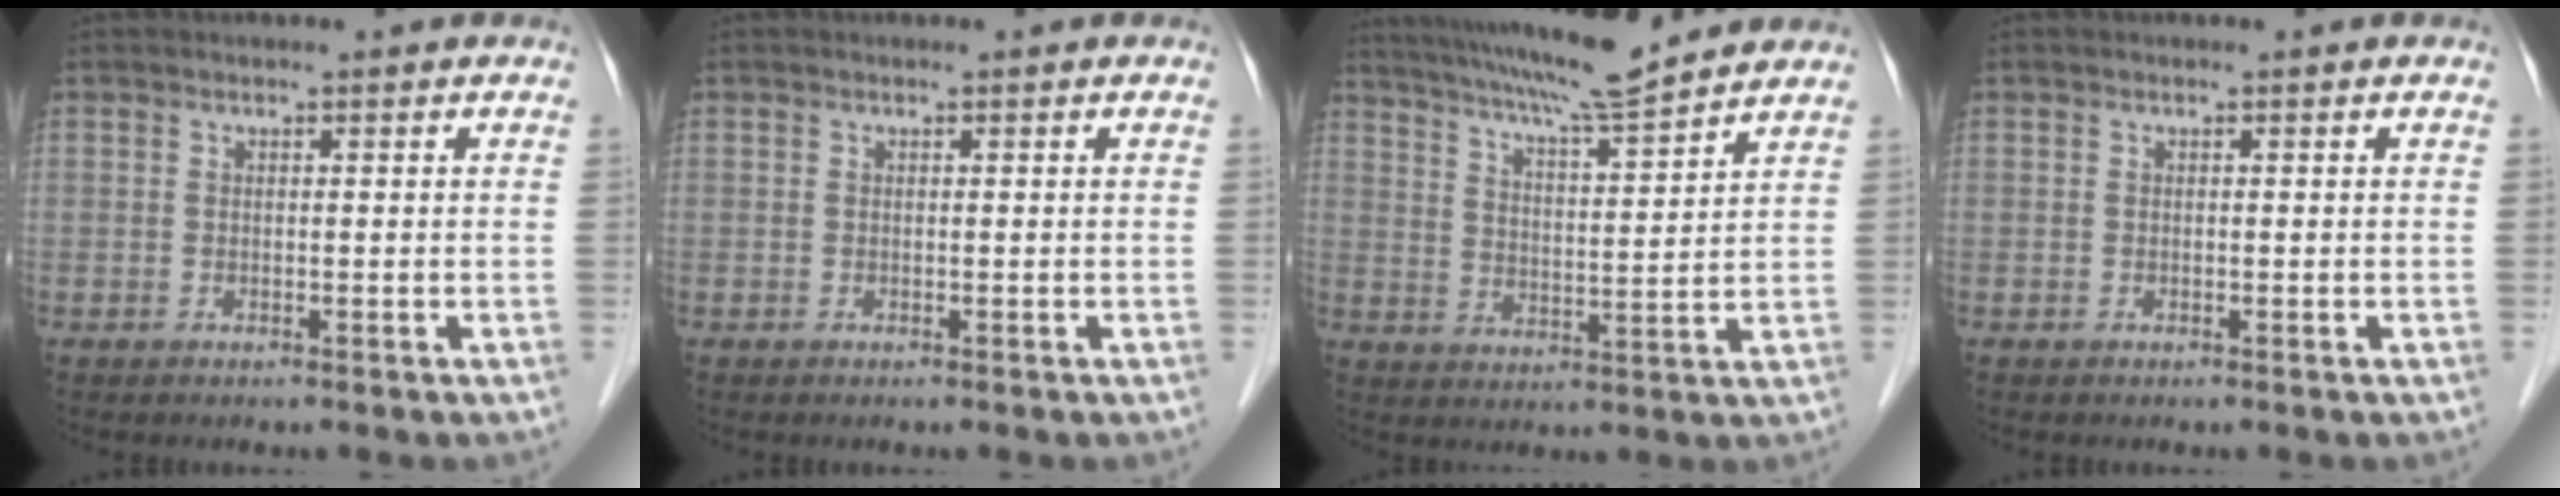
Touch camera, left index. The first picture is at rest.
{"total": 0.0}
{"total": 13.2, "force": [11.8, -0.3, 5.9], "torque": [-0.109, 0.008, 0.185]}
{"total": 0.0}